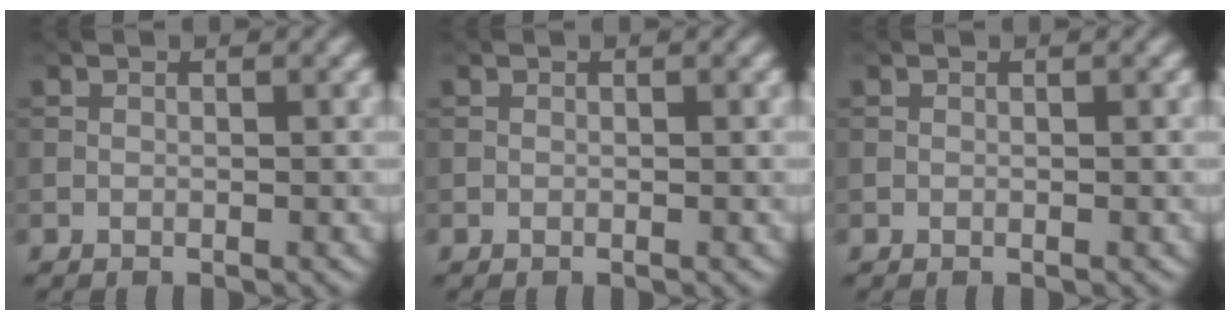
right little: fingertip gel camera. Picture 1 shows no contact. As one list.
[{"total": 0.0}, {"total": 0.0}]